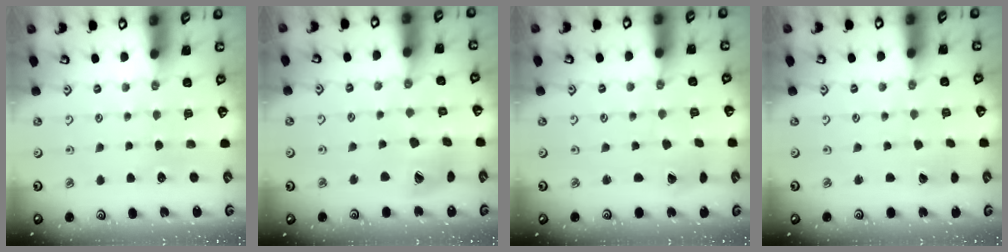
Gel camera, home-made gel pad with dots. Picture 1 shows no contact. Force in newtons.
{"total": 13.4, "press": 13.3, "slide": 1.5}
{"total": 1.2, "press": 1.2, "slide": 0.1}
{"total": 2.0, "press": 2.0, "slide": 0.2}